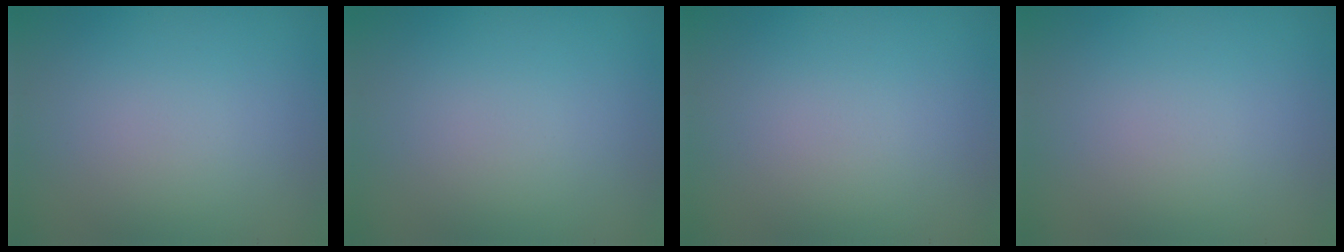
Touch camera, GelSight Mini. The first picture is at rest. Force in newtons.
{"total": 0.0}
{"total": 0.0}
{"total": 0.0}